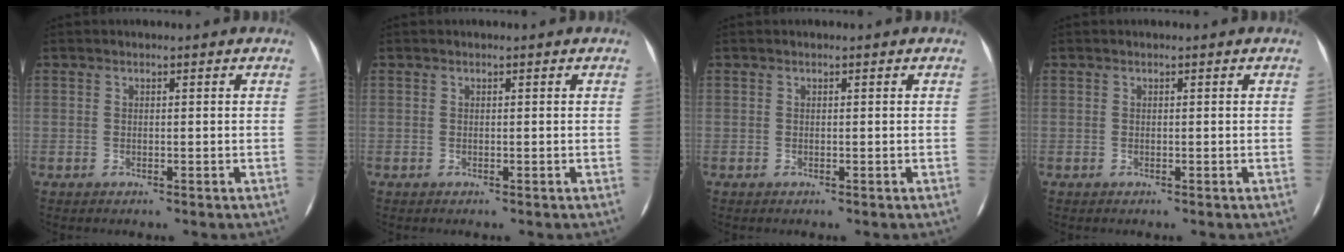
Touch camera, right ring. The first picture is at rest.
{"total": 0.0}
{"total": 0.0}
{"total": 0.0}